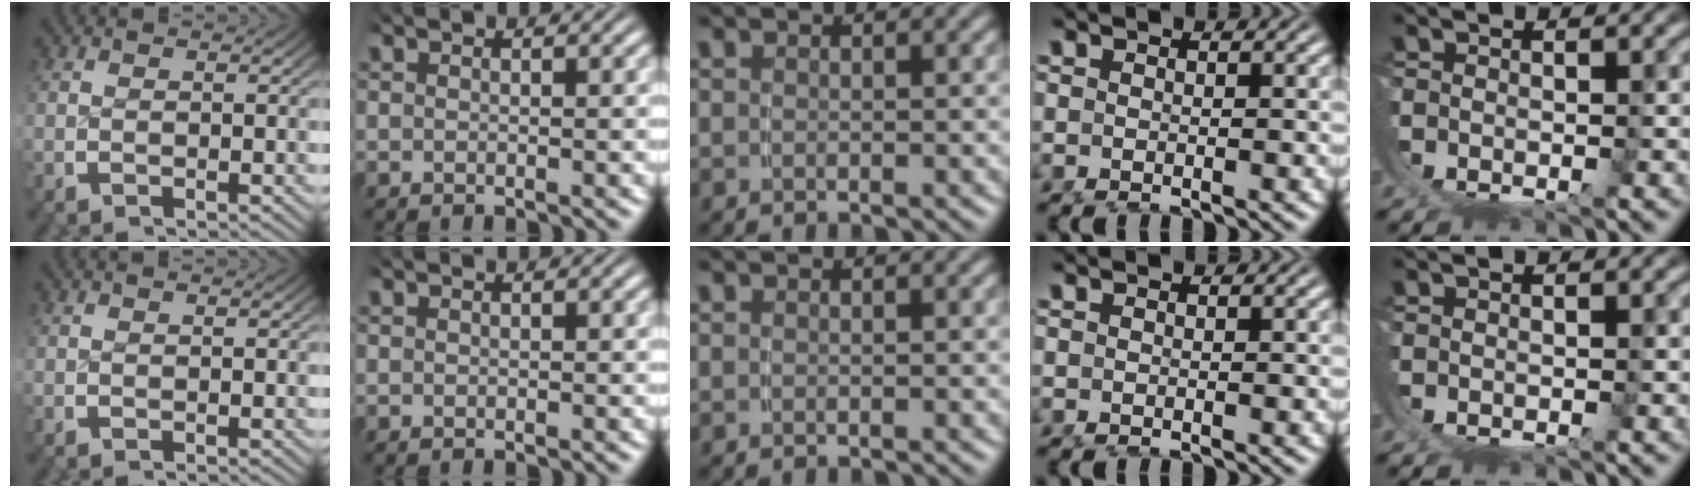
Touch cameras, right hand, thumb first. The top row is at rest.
{}